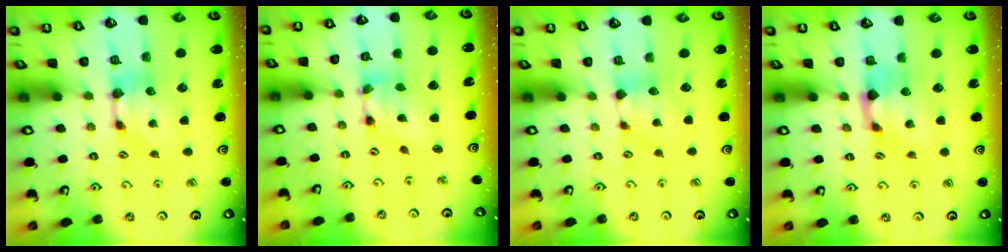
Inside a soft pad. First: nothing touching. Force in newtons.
{"total": 5.6, "press": 4.9, "slide": 2.7}
{"total": 1.3, "press": 1.2, "slide": 0.6}
{"total": 1.2, "press": 0.4, "slide": 1.1}